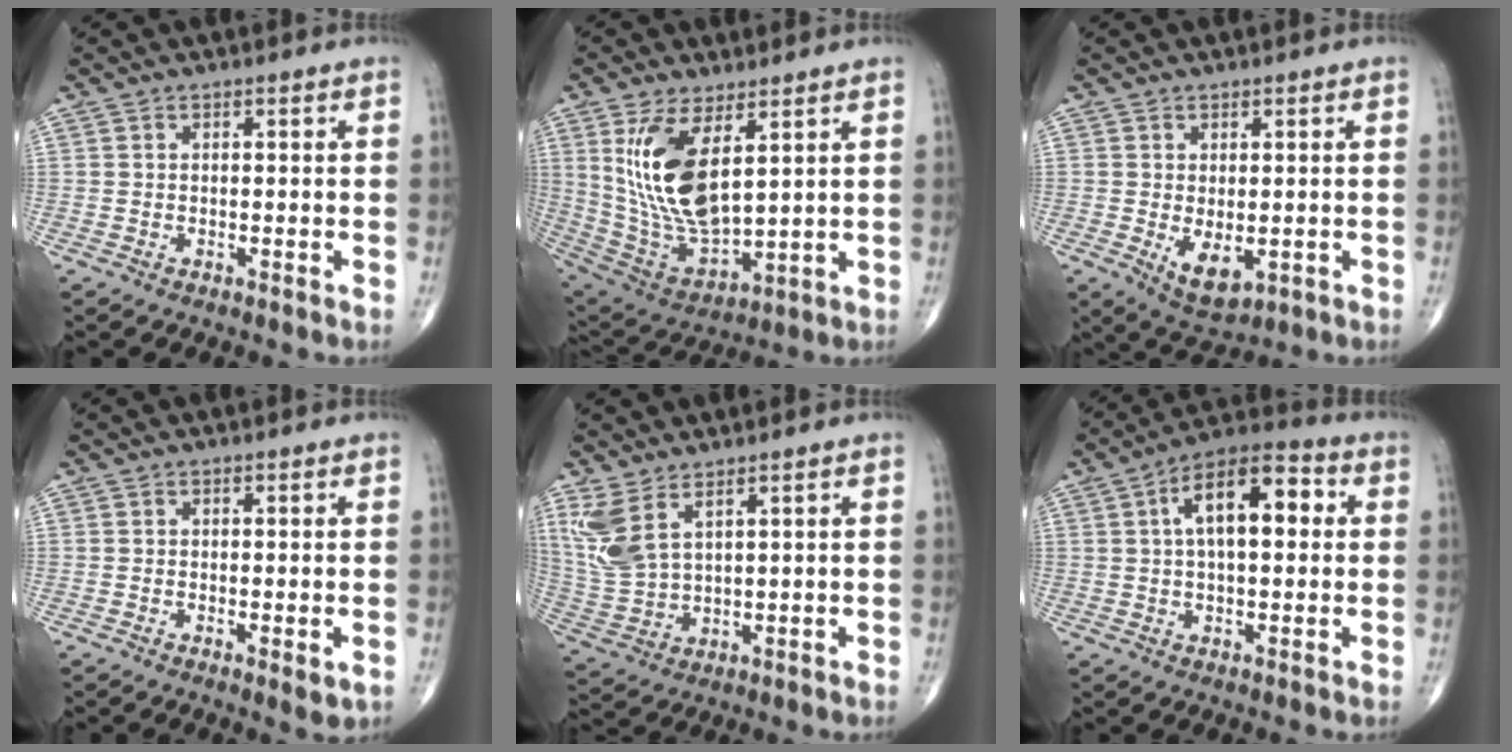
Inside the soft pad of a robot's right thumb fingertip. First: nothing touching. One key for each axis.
{"total": 16.2, "fx": 5.3, "fy": 7.3, "fz": 13.5, "tx": -0.258, "ty": -0.027, "tz": 0.124}
{"total": 6.1, "fx": -1.1, "fy": 3.3, "fz": 5.0, "tx": -0.071, "ty": -0.013, "tz": -0.004}
{"total": 2.4, "fx": -0.5, "fy": 0.8, "fz": 2.2, "tx": -0.032, "ty": -0.008, "tz": -0.007}
{"total": 8.6, "fx": 4.9, "fy": 3.6, "fz": 6.0, "tx": -0.141, "ty": -0.016, "tz": 0.115}
{"total": 13.5, "fx": 2.7, "fy": 6.4, "fz": 11.6, "tx": -0.177, "ty": 0.028, "tz": 0.036}